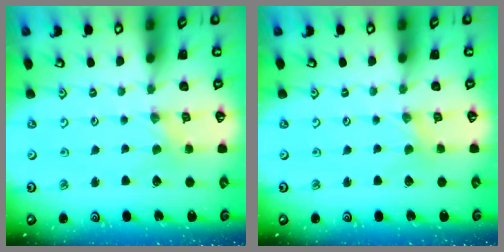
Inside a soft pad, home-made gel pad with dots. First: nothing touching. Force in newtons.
{"total": 1.1, "press": 1.1, "slide": 0.2}